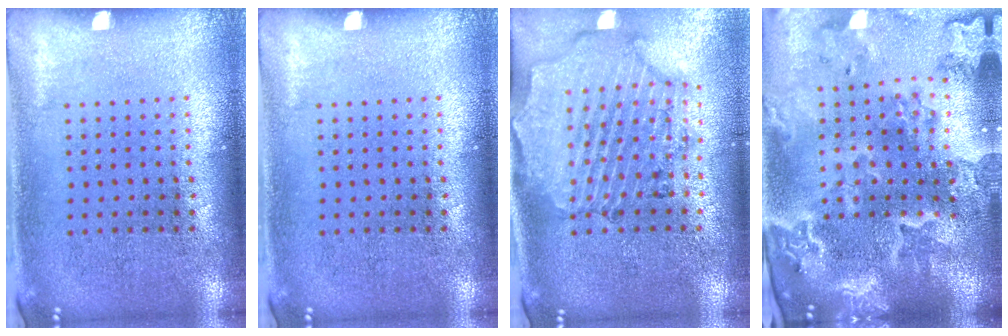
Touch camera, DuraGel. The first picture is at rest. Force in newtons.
{"total": 0.0}
{"total": 1.7, "press": 1.6, "slide": 0.3}
{"total": 4.5, "press": 3.7, "slide": 2.6}